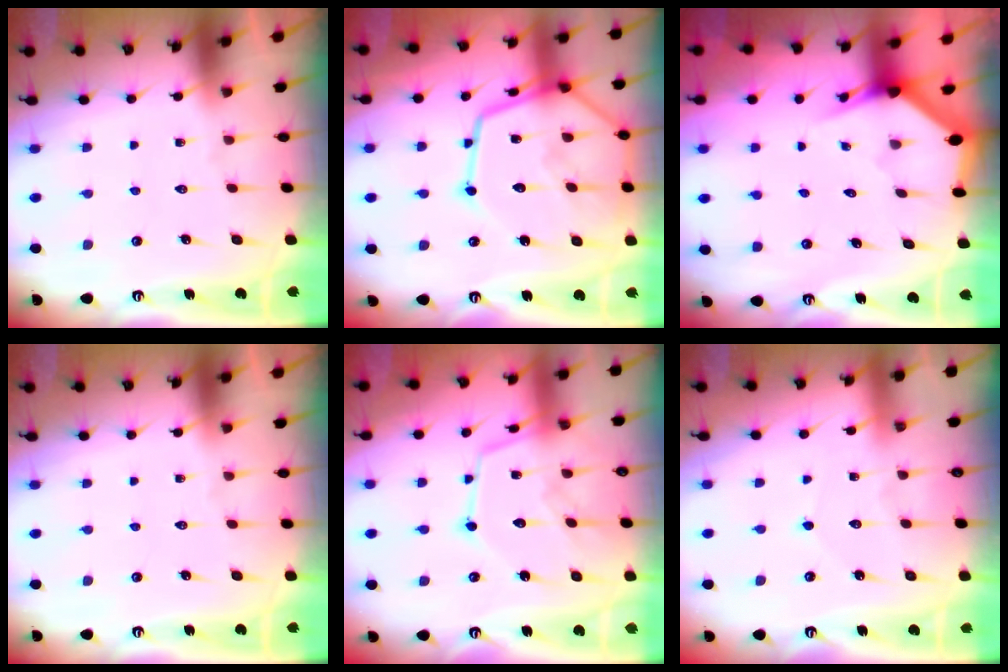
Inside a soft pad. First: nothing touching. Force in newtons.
{"total": 19.1, "press": 19.1, "slide": 1.8}
{"total": 2.9, "press": 2.9, "slide": 0.2}
{"total": 0.0}
{"total": 14.3, "press": 14.2, "slide": 1.3}
{"total": 3.0, "press": 3.0, "slide": 0.3}